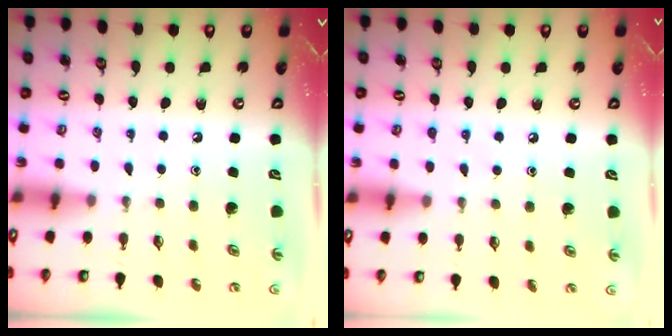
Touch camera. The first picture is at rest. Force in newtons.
{"total": 4.4, "press": 4.3, "slide": 0.6}